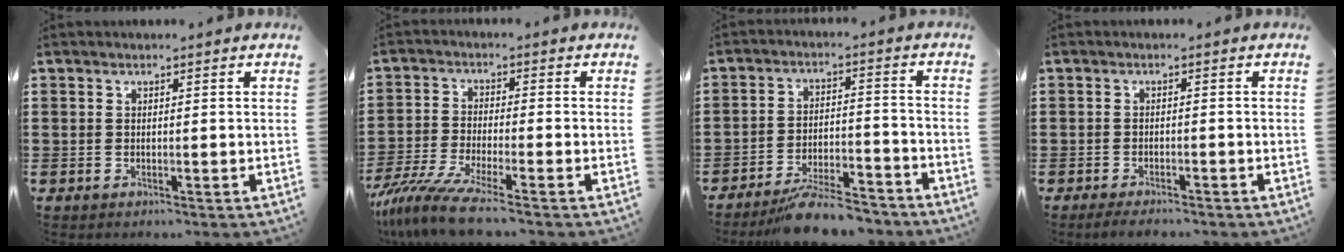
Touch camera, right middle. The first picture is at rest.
{"total": 6.9, "force": [-5.3, -0.1, 4.4], "torque": [-0.105, -0.022, -0.106]}
{"total": 7.4, "force": [-6.7, 1.0, 3.0], "torque": [-0.049, 0.013, -0.125]}
{"total": 1.3, "force": [-1.2, 0.0, 0.4], "torque": [-0.008, -0.001, -0.023]}